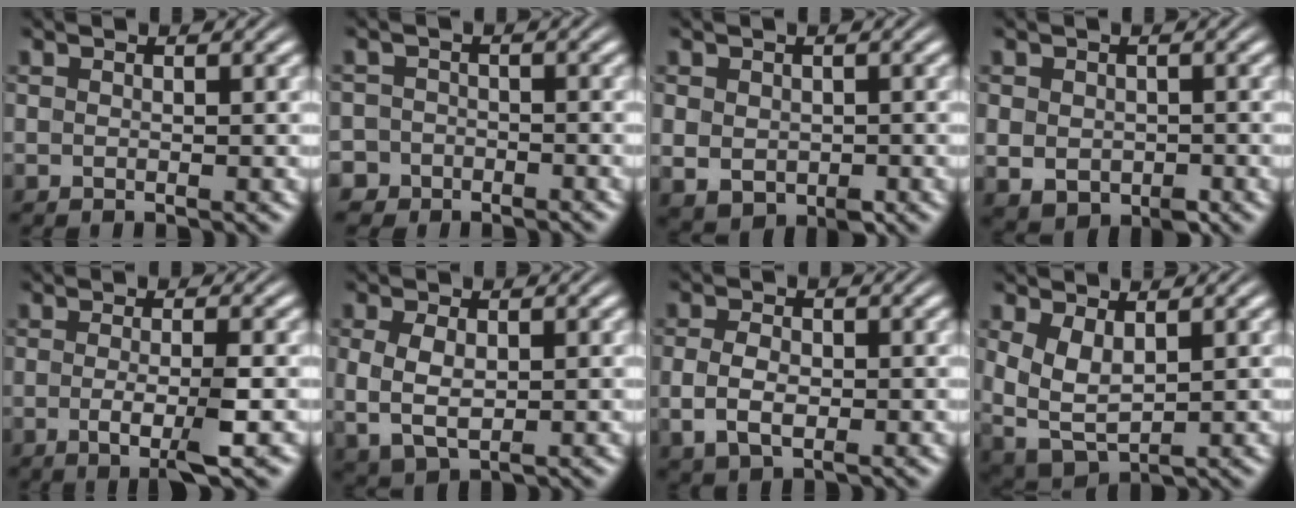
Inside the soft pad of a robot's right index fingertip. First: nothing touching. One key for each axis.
{"total": 4.2, "fx": -3.2, "fy": 2.7, "fz": -0.4, "tx": 0.010, "ty": -0.014, "tz": -0.059}
{"total": 4.2, "fx": -1.0, "fy": 3.3, "fz": 2.4, "tx": -0.061, "ty": -0.033, "tz": 0.005}
{"total": 4.6, "fx": -1.4, "fy": 3.6, "fz": 2.5, "tx": -0.059, "ty": -0.034, "tz": -0.003}
{"total": 3.9, "fx": -1.4, "fy": 0.3, "fz": 3.6, "tx": -0.058, "ty": -0.014, "tz": -0.020}
{"total": 5.6, "fx": -0.1, "fy": 4.2, "fz": 3.6, "tx": -0.090, "ty": -0.017, "tz": 0.011}
{"total": 3.5, "fx": -0.7, "fy": 2.3, "fz": 2.5, "tx": -0.050, "ty": -0.010, "tz": -0.005}
{"total": 6.9, "fx": -0.3, "fy": 5.7, "fz": 4.0, "tx": -0.119, "ty": -0.039, "tz": 0.010}